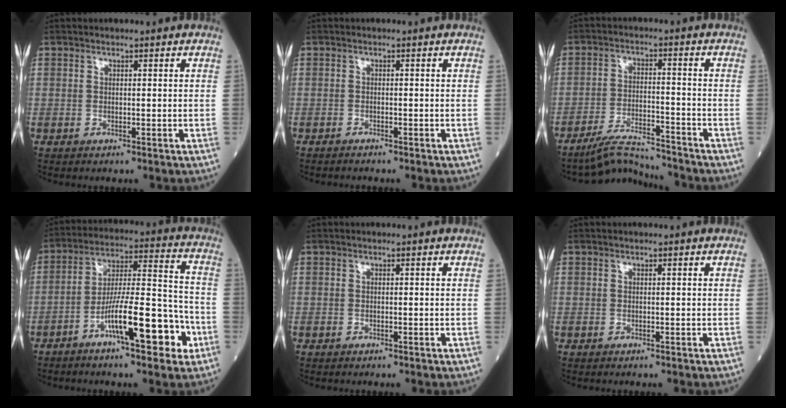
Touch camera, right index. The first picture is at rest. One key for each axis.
{"total": 0.5, "fx": -0.5, "fy": 0.0, "fz": 0.1, "tx": -0.006, "ty": 0.000, "tz": -0.007}
{"total": 6.8, "fx": -6.8, "fy": 0.2, "fz": 0.8, "tx": -0.019, "ty": -0.002, "tz": -0.118}
{"total": 13.8, "fx": -6.3, "fy": 2.4, "fz": 12.0, "tx": -0.204, "ty": 0.016, "tz": -0.102}
{"total": 0.0}
{"total": 0.0}